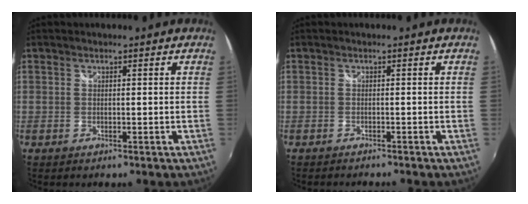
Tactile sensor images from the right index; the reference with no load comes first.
{"total": 1.7, "force": [-1.6, 0.2, 0.3], "torque": [-0.014, -0.012, -0.030]}